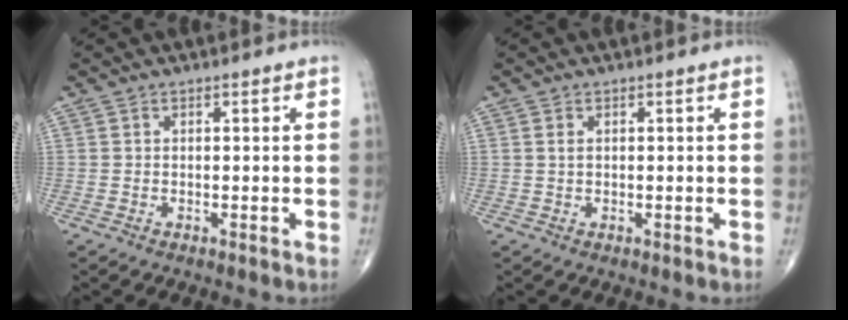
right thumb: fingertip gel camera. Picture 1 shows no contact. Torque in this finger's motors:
{"motor_torque": [-0.44, 0.33, -0.21, 0.01, -0.01]}